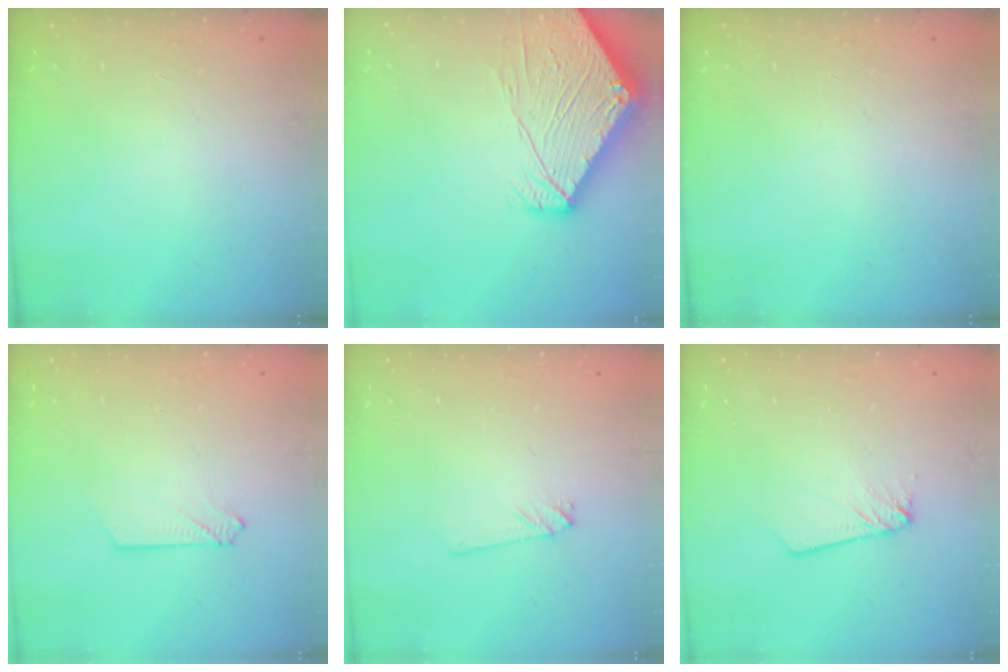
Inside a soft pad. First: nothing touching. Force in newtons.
{"total": 12.5, "press": 12.4, "slide": 1.6}
{"total": 0.0}
{"total": 2.7, "press": 2.7, "slide": 0.3}
{"total": 0.8, "press": 0.8, "slide": 0.1}
{"total": 1.5, "press": 1.4, "slide": 0.1}